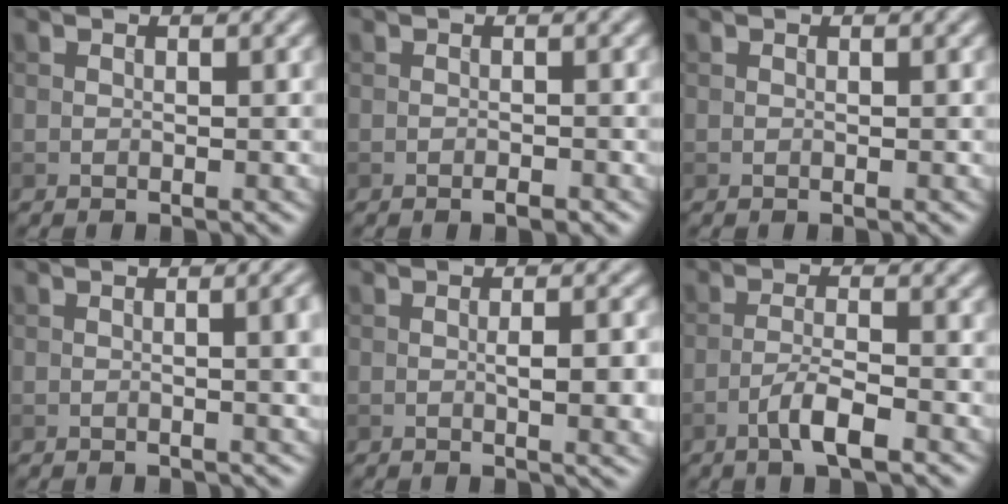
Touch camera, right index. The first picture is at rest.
{"total": 0.9, "force": [-0.5, 0.2, 0.7], "torque": [-0.011, -0.002, -0.008]}
{"total": 0.0}
{"total": 4.4, "force": [0.0, 1.7, 4.1], "torque": [-0.035, 0.009, -0.002]}
{"total": 4.2, "force": [-0.3, 1.2, 4.0], "torque": [-0.063, -0.003, 0.001]}
{"total": 3.4, "force": [-1.9, 0.7, 2.7], "torque": [-0.054, 0.007, -0.041]}